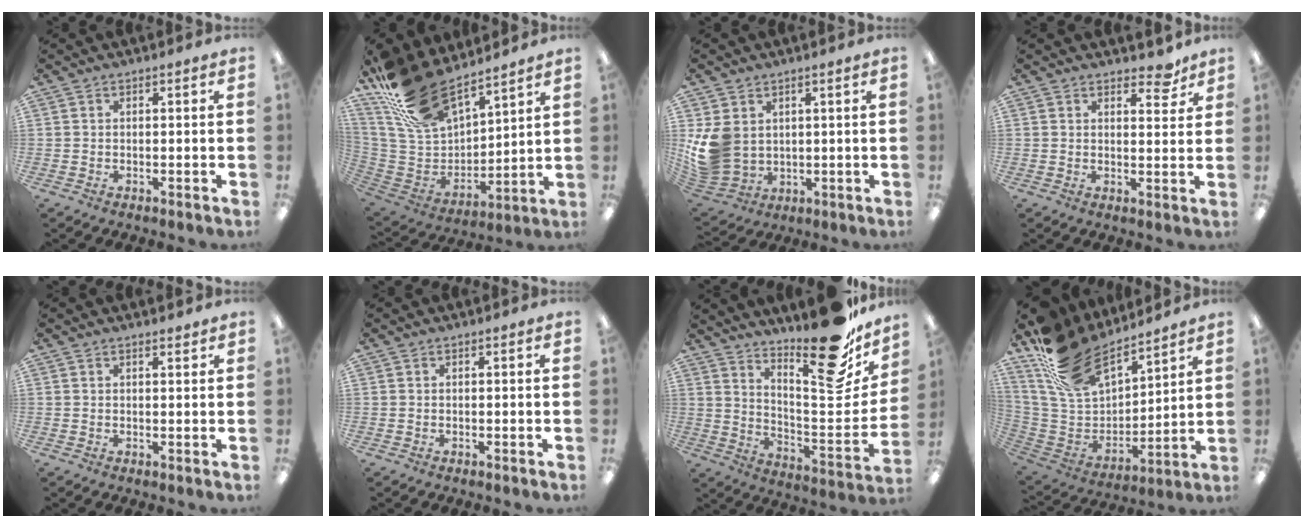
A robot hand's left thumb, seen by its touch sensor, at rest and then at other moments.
{"total": 21.9, "force": [17.7, 8.8, 9.4], "torque": [-0.208, -0.098, 0.328]}
{"total": 10.7, "force": [1.8, 8.8, 5.7], "torque": [-0.134, -0.012, 0.036]}
{"total": 4.8, "force": [3.8, 2.1, 2.0], "torque": [-0.008, -0.025, 0.062]}
{"total": 1.1, "force": [1.0, 0.2, 0.4], "torque": [-0.001, -0.005, 0.017]}
{"total": 0.0}
{"total": 22.1, "force": [16.9, 6.2, 12.8], "torque": [-0.165, -0.135, 0.272]}
{"total": 23.5, "force": [17.7, 11.0, 10.9], "torque": [-0.222, -0.099, 0.329]}